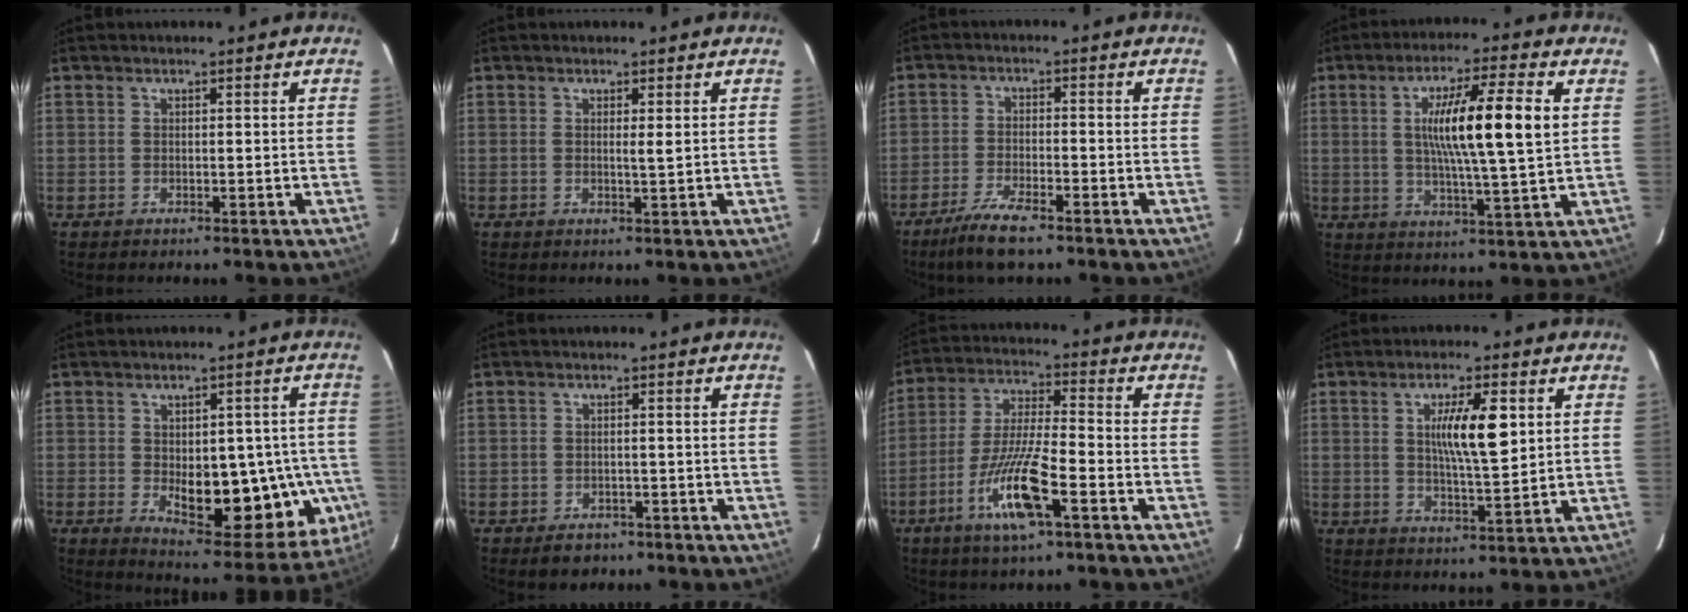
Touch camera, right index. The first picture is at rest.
{"total": 1.1, "force": [0.3, -0.1, 1.1], "torque": [-0.019, -0.002, 0.004]}
{"total": 7.0, "force": [-5.1, 0.8, 4.7], "torque": [-0.093, -0.016, -0.091]}
{"total": 13.3, "force": [2.5, 0.3, 13.1], "torque": [-0.224, 0.004, 0.041]}
{"total": 15.6, "force": [-2.9, 6.7, 13.8], "torque": [-0.158, 0.006, -0.015]}
{"total": 3.6, "force": [-2.3, 2.5, 1.0], "torque": [-0.015, 0.005, -0.025]}
{"total": 12.2, "force": [-5.5, 1.2, 10.8], "torque": [-0.213, -0.013, -0.104]}
{"total": 8.2, "force": [2.1, 1.2, 7.9], "torque": [-0.136, 0.001, 0.039]}